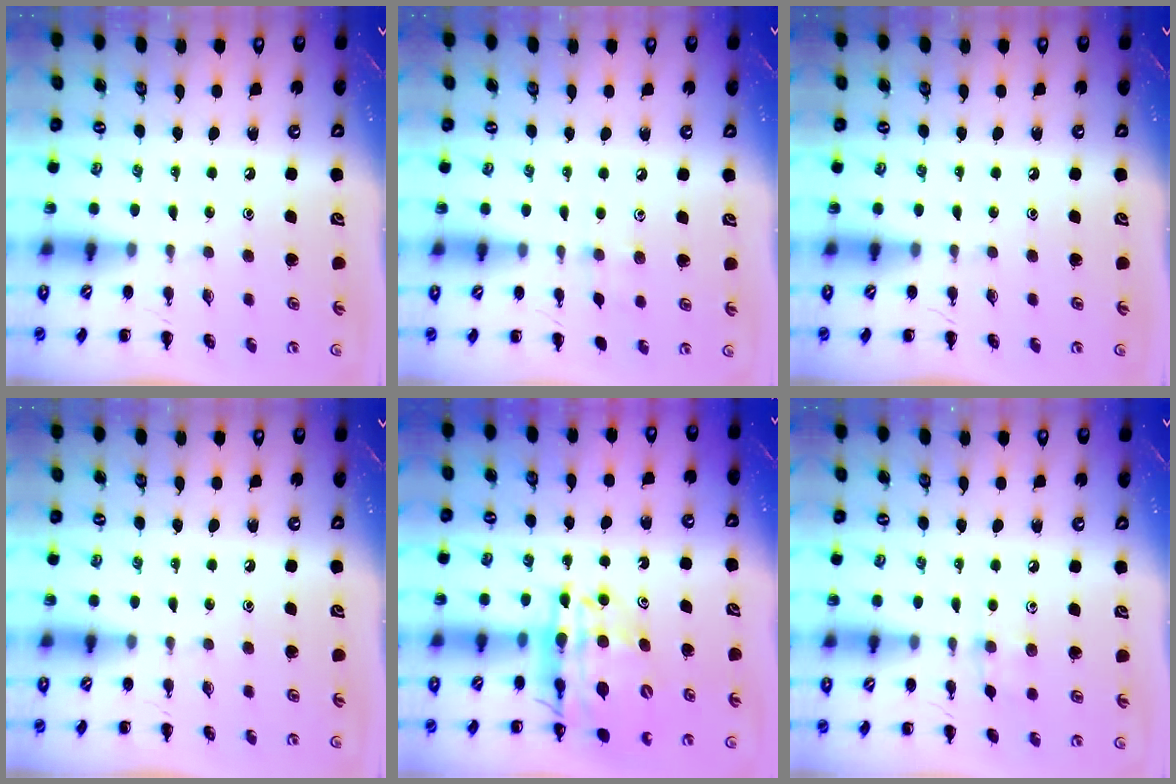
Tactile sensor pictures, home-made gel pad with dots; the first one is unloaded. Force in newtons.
{"total": 5.2, "press": 4.9, "slide": 1.7}
{"total": 0.0}
{"total": 0.0}
{"total": 16.5, "press": 15.9, "slide": 4.4}
{"total": 3.5, "press": 3.3, "slide": 1.2}